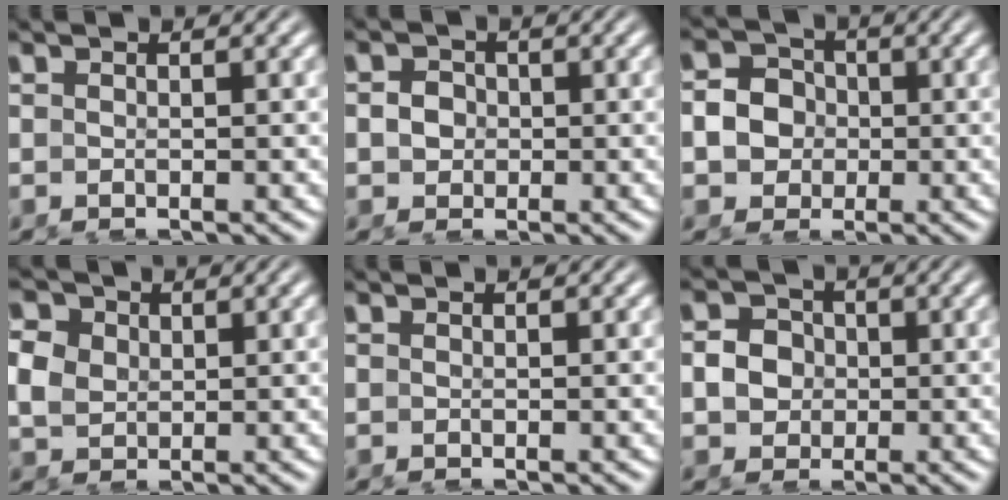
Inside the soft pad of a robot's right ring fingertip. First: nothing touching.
{"total": 1.7, "force": [0.0, 1.6, 0.6], "torque": [-0.019, -0.014, 0.007]}
{"total": 6.6, "force": [-0.3, 6.2, 2.2], "torque": [-0.068, -0.025, -0.002]}
{"total": 4.3, "force": [1.0, 3.7, 2.0], "torque": [-0.053, -0.009, 0.024]}
{"total": 0.0}
{"total": 4.2, "force": [0.1, 3.9, 1.5], "torque": [-0.043, -0.021, 0.009]}